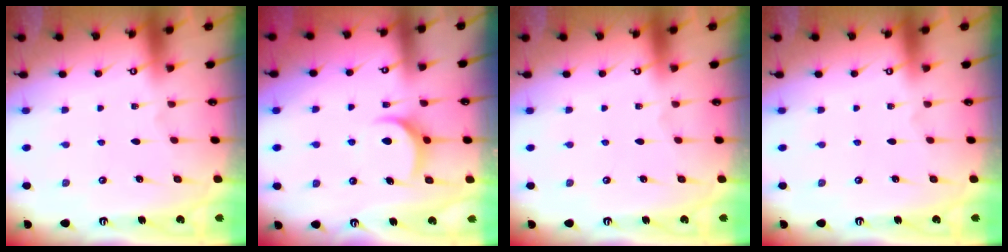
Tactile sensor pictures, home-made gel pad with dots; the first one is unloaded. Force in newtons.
{"total": 7.7, "press": 7.7, "slide": 0.7}
{"total": 0.0}
{"total": 0.0}